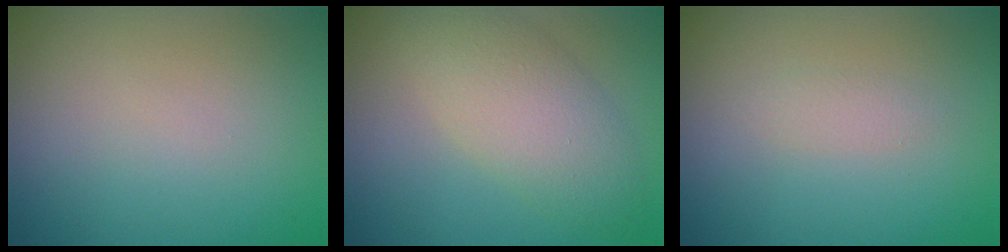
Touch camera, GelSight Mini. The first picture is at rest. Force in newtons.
{"total": 5.2, "press": 5.2, "slide": 0.2}
{"total": 0.9, "press": 0.9, "slide": 0.0}